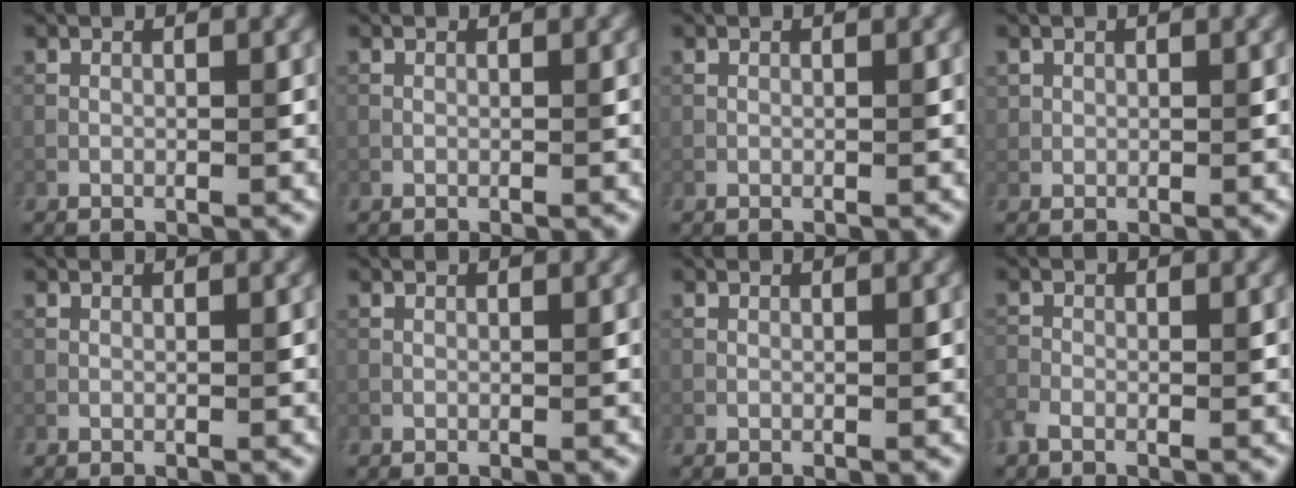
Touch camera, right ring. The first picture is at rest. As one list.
[{"total": 0.0}, {"total": 0.0}, {"total": 1.1, "force": [0.5, 0.9, 0.0], "torque": [-0.008, -0.002, 0.016]}, {"total": 0.0}, {"total": 0.0}, {"total": 0.0}, {"total": 2.4, "force": [-1.4, 1.3, 1.5], "torque": [-0.041, 0.000, -0.032]}]